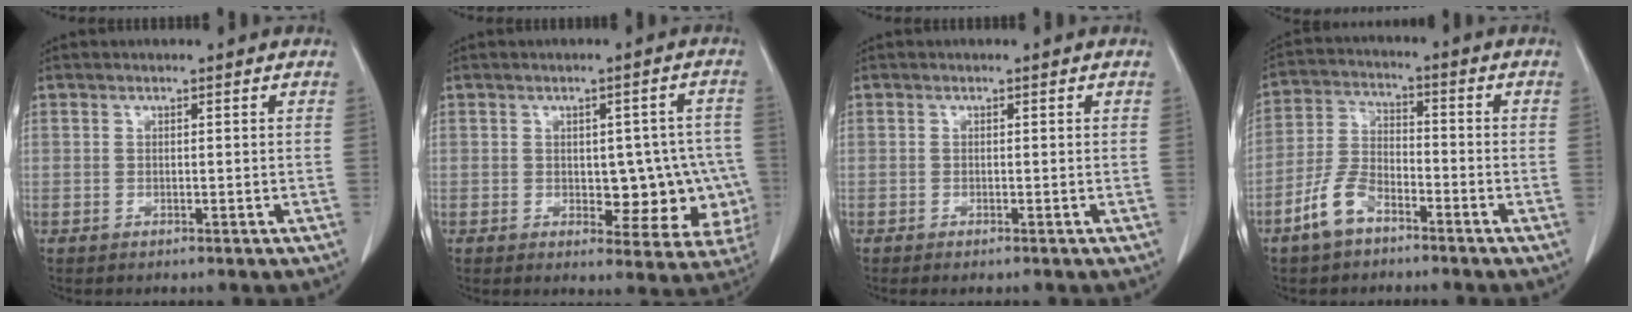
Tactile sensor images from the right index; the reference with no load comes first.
{"total": 10.0, "force": [-1.4, 5.3, 8.4], "torque": [-0.078, 0.016, -0.007]}
{"total": 1.0, "force": [-0.6, 0.2, 0.7], "torque": [-0.011, -0.001, -0.008]}
{"total": 7.5, "force": [-4.8, 3.5, 4.5], "torque": [-0.109, 0.005, -0.098]}